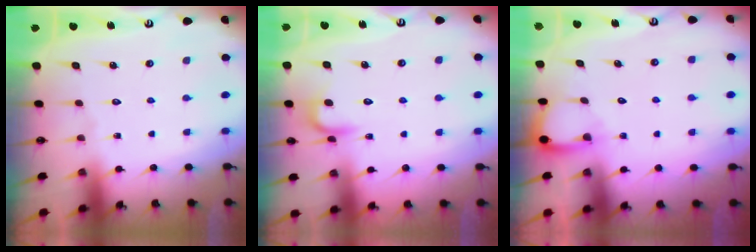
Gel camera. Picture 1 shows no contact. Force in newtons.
{"total": 4.1, "press": 4.1, "slide": 0.5}
{"total": 4.2, "press": 4.2, "slide": 0.4}